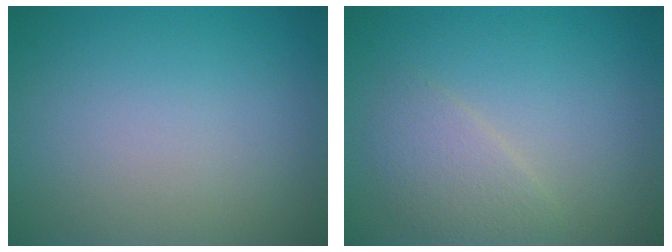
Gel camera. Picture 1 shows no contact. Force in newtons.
{"total": 2.2, "press": 2.2, "slide": 0.1}